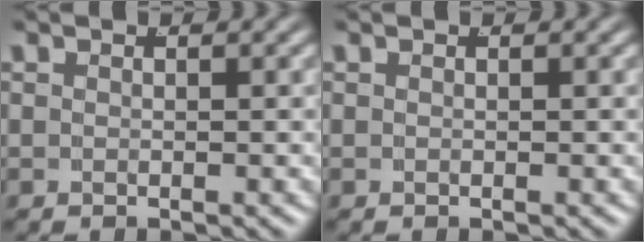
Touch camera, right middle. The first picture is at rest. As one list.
[{"total": 0.0}]